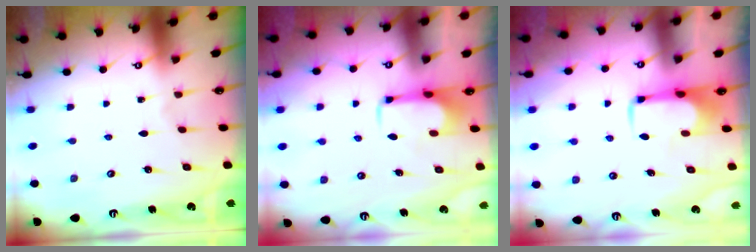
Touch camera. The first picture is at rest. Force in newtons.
{"total": 2.0, "press": 1.9, "slide": 0.4}
{"total": 2.0, "press": 2.0, "slide": 0.4}